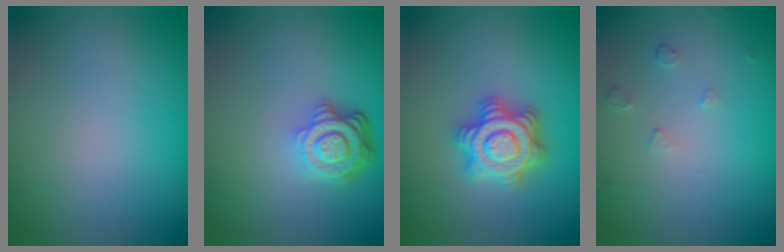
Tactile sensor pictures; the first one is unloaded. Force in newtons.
{"total": 4.4, "press": 3.3, "slide": 2.9}
{"total": 4.9, "press": 4.8, "slide": 0.8}
{"total": 0.6, "press": 0.4, "slide": 0.5}